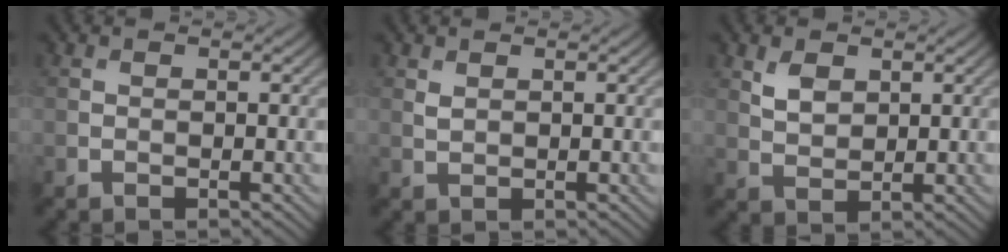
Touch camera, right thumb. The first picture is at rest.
{"total": 0.9, "force": [0.6, 0.4, 0.5], "torque": [-0.018, -0.002, 0.015]}
{"total": 3.0, "force": [1.6, 1.8, 1.8], "torque": [-0.042, -0.004, 0.034]}